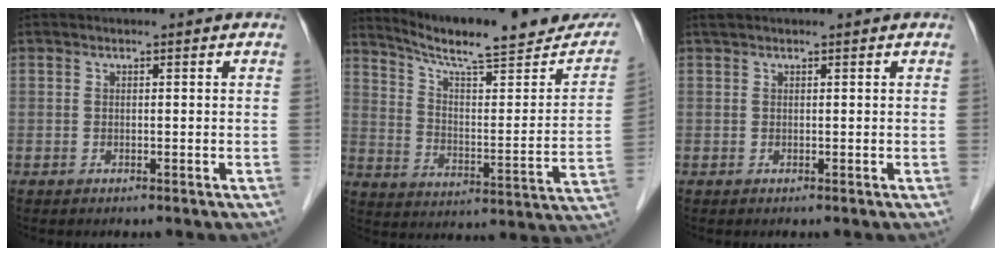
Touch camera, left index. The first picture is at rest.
{"total": 22.3, "force": [19.7, 2.5, 10.1], "torque": [-0.149, -0.034, 0.272]}
{"total": 1.4, "force": [1.2, 0.0, 0.6], "torque": [-0.011, 0.024, 0.026]}